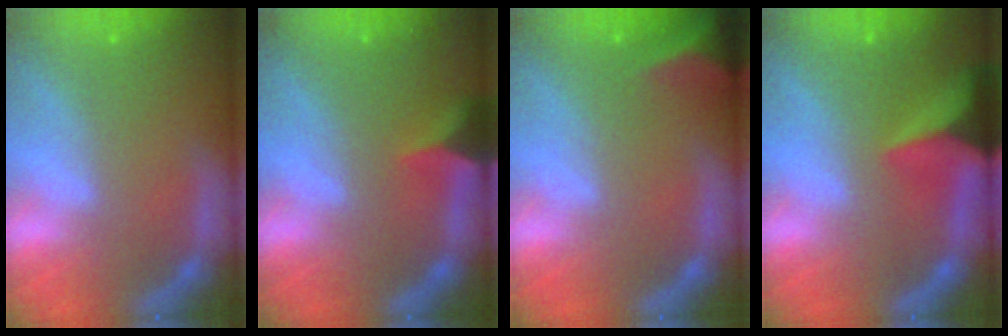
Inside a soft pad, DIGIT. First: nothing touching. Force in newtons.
{"total": 3.5}
{"total": 6.0}
{"total": 9.4}